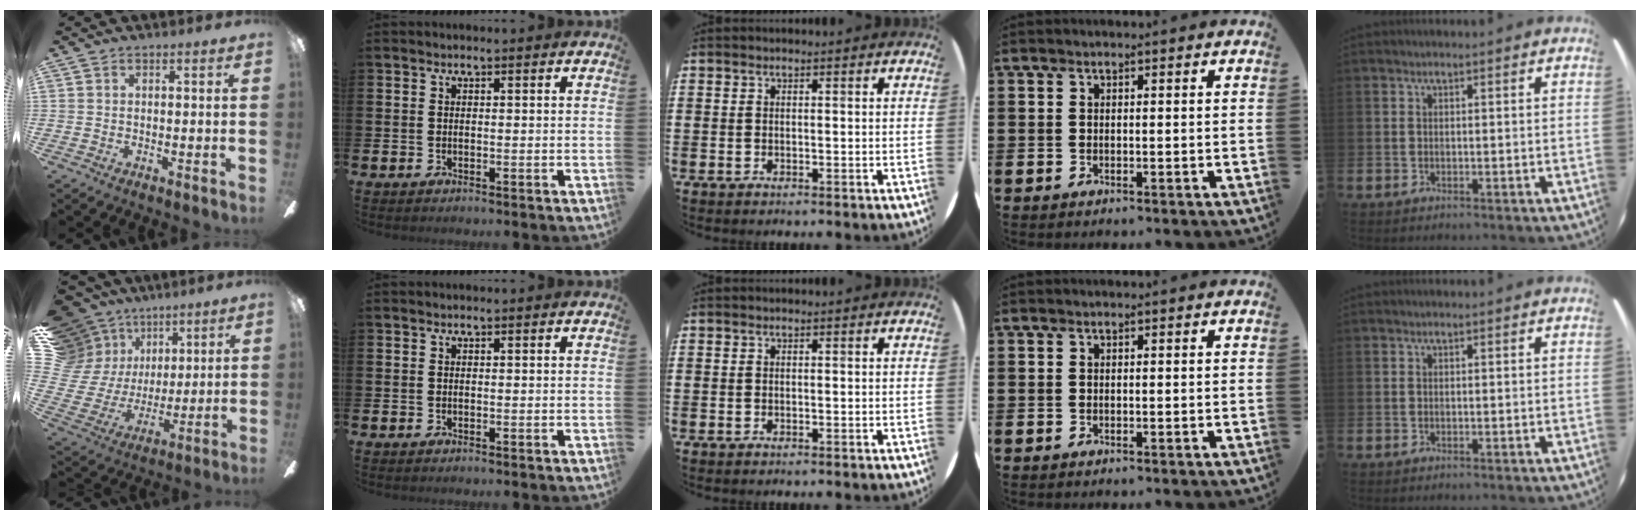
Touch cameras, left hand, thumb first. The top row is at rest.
{"thumb": {"total": 13.8, "force": [7.7, 11.0, 3.3], "torque": [-0.100, -0.061, 0.165]}}